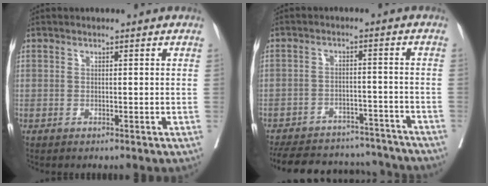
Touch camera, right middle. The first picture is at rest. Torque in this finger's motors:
{"motor_torque": [0.99, -1.15, 0.21, 0.07]}